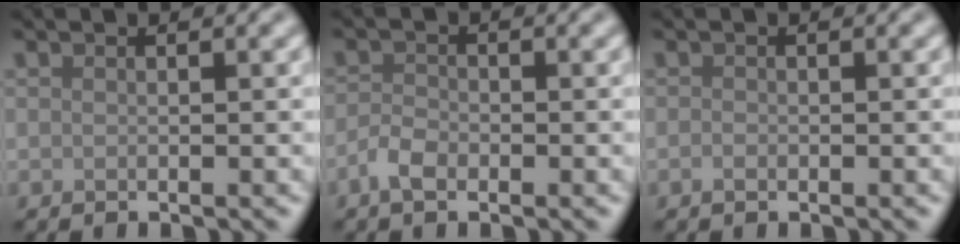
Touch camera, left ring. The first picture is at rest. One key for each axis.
{"total": 2.0, "fx": -1.2, "fy": 1.0, "fz": 1.3, "tx": -0.026, "ty": 0.002, "tz": -0.028}
{"total": 0.6, "fx": -0.3, "fy": 0.4, "fz": 0.4, "tx": -0.007, "ty": -0.002, "tz": -0.005}